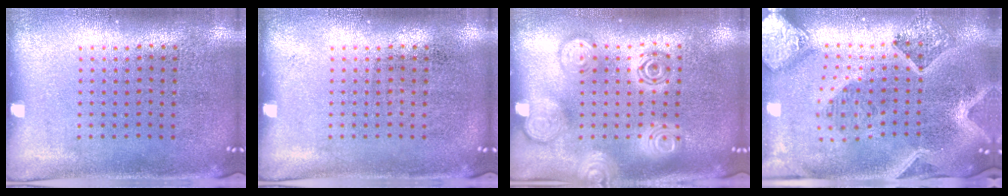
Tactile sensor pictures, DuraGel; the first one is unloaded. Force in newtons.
{"total": 0.0}
{"total": 2.9, "press": 2.8, "slide": 0.4}
{"total": 3.0, "press": 2.6, "slide": 1.5}